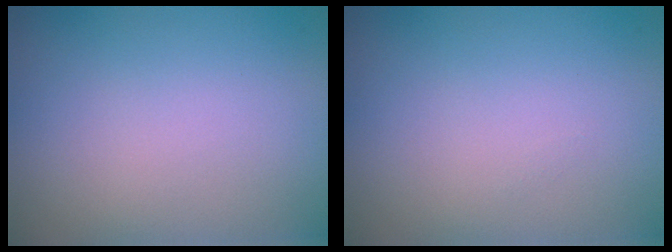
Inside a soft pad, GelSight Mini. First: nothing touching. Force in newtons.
{"total": 0.0}